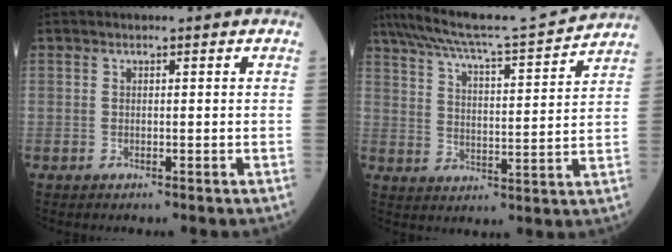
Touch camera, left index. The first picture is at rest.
{"total": 16.7, "force": [15.6, -1.1, 6.0], "torque": [-0.119, -0.012, 0.234]}